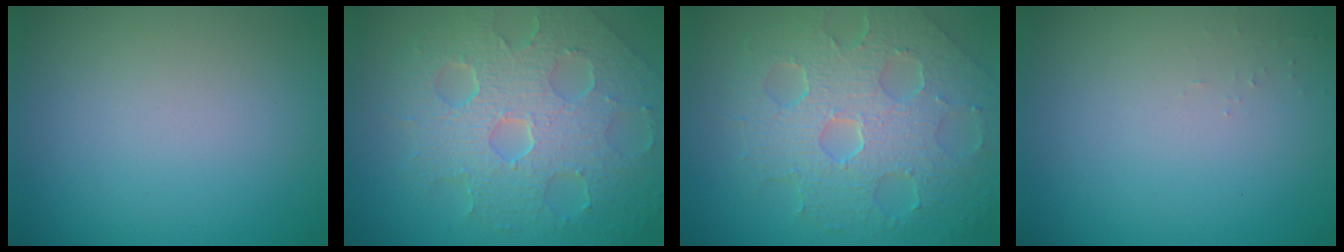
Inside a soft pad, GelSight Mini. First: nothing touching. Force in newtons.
{"total": 8.3, "press": 5.7, "slide": 6.0}
{"total": 8.5, "press": 5.8, "slide": 6.2}
{"total": 0.5, "press": 0.5, "slide": 0.2}